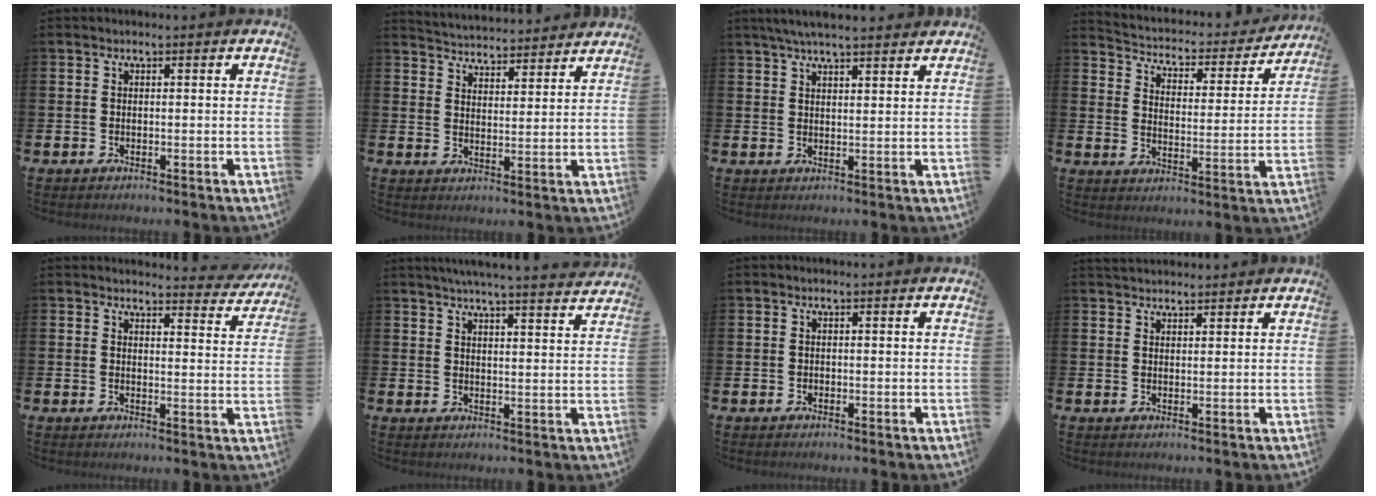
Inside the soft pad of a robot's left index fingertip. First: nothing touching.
{"total": 4.7, "force": [4.7, 0.5, -0.4], "torque": [-0.007, -0.038, 0.081]}
{"total": 4.5, "force": [4.1, 0.5, 1.7], "torque": [-0.039, -0.009, 0.075]}
{"total": 4.0, "force": [3.7, 1.4, 0.6], "torque": [-0.040, -0.036, 0.054]}
{"total": 3.3, "force": [3.2, 0.4, 0.3], "torque": [0.007, -0.028, 0.052]}
{"total": 5.4, "force": [5.2, -0.7, 1.2], "torque": [-0.025, -0.030, 0.090]}
{"total": 0.0}
{"total": 2.1, "force": [2.0, 0.5, 0.0], "torque": [0.007, -0.009, 0.035]}